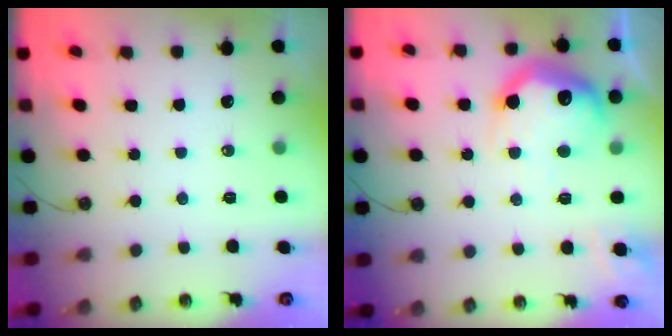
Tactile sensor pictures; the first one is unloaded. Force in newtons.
{"total": 18.7, "press": 18.7, "slide": 1.3}